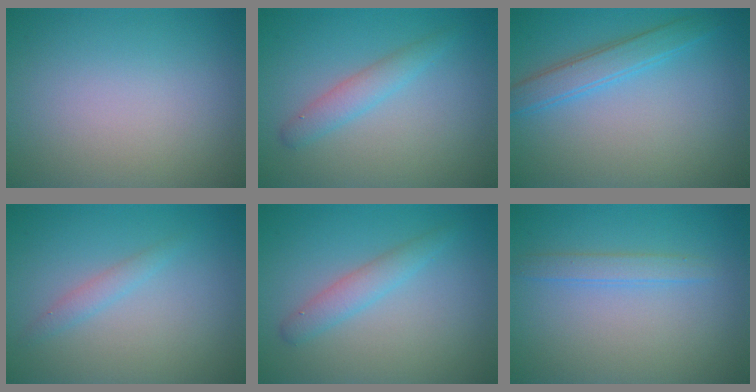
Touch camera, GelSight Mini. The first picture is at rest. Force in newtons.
{"total": 2.1, "press": 2.1, "slide": 0.2}
{"total": 2.9, "press": 2.9, "slide": 0.0}
{"total": 1.2, "press": 1.2, "slide": 0.1}
{"total": 2.1, "press": 2.1, "slide": 0.2}
{"total": 1.6, "press": 1.6, "slide": 0.0}